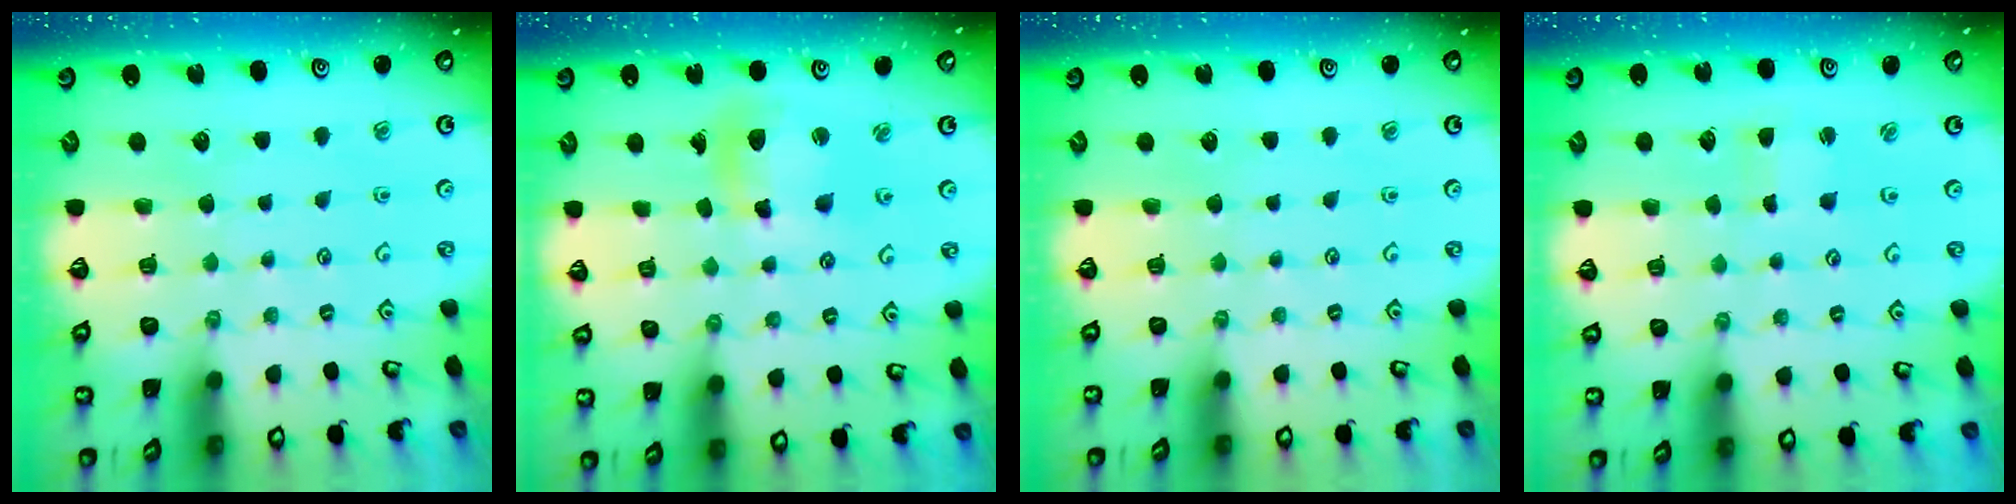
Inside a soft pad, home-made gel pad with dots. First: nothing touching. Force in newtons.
{"total": 11.0, "press": 10.8, "slide": 1.7}
{"total": 0.0}
{"total": 1.3, "press": 1.3, "slide": 0.3}